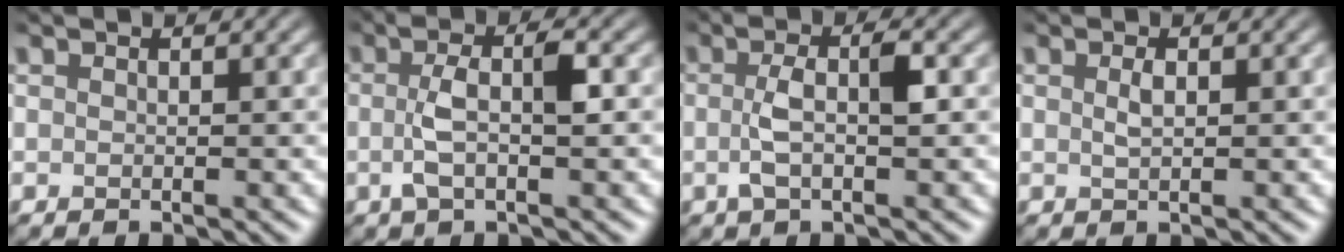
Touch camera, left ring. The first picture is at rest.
{"total": 3.7, "force": [-0.2, 1.1, 3.5], "torque": [-0.073, 0.003, -0.006]}
{"total": 3.2, "force": [-0.1, 1.0, 3.1], "torque": [-0.066, 0.003, -0.006]}
{"total": 1.0, "force": [0.3, 0.4, 0.9], "torque": [-0.020, 0.001, 0.006]}